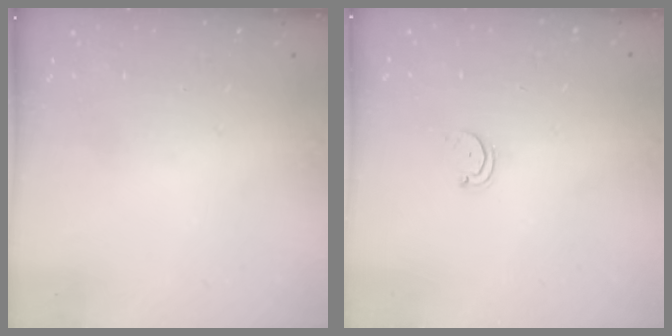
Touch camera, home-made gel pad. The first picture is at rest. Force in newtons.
{"total": 1.5, "press": 1.5, "slide": 0.3}